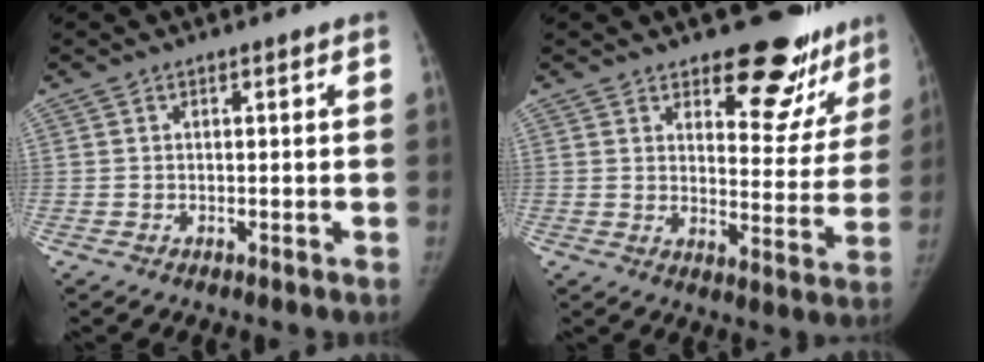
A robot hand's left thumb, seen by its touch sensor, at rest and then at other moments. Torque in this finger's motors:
{"motor_torque": [0.85, -0.33, 1.06, -0.68, 0.14]}